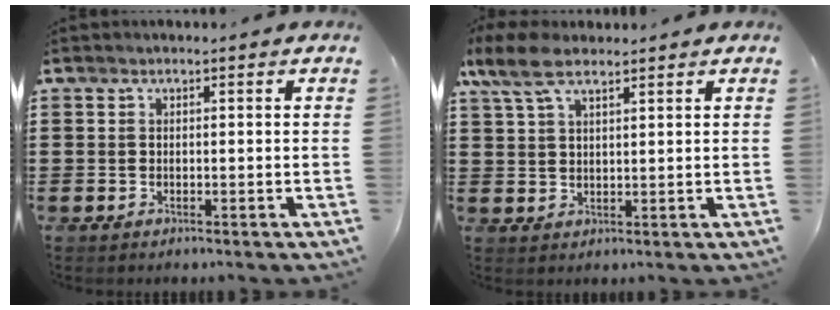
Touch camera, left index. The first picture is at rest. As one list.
[{"total": 6.8, "force": [4.6, 2.3, 4.4], "torque": [-0.102, -0.003, 0.084]}]